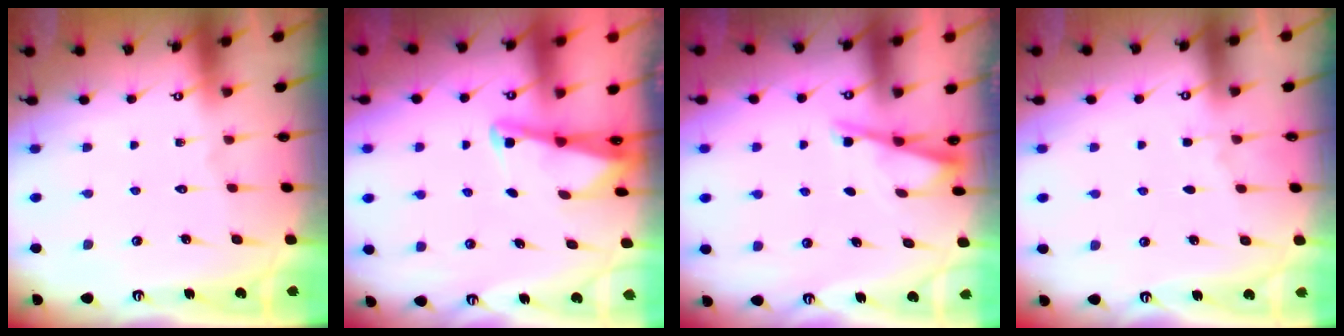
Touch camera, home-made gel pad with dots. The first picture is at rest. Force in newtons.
{"total": 2.3, "press": 2.3, "slide": 0.3}
{"total": 2.8, "press": 2.8, "slide": 0.3}
{"total": 3.3, "press": 3.3, "slide": 0.5}